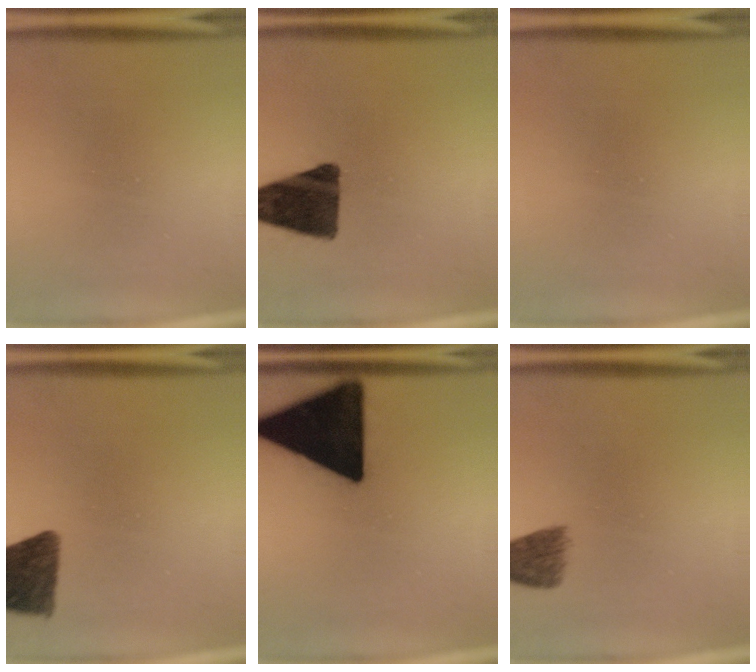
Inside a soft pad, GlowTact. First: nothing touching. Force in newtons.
{"total": 13.4}
{"total": 0.0}
{"total": 11.2}
{"total": 22.0}
{"total": 5.1}